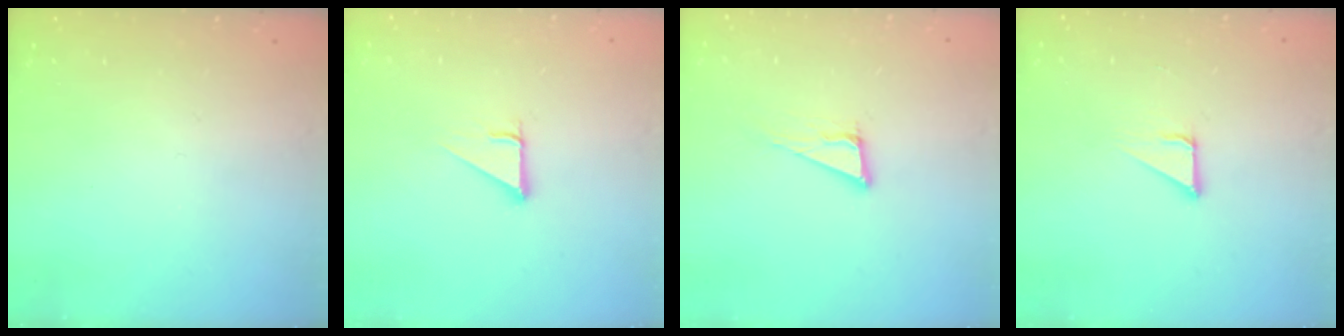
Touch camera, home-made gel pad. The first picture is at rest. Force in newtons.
{"total": 2.7, "press": 2.7, "slide": 0.0}
{"total": 8.3, "press": 7.6, "slide": 3.4}
{"total": 2.1, "press": 2.1, "slide": 0.1}